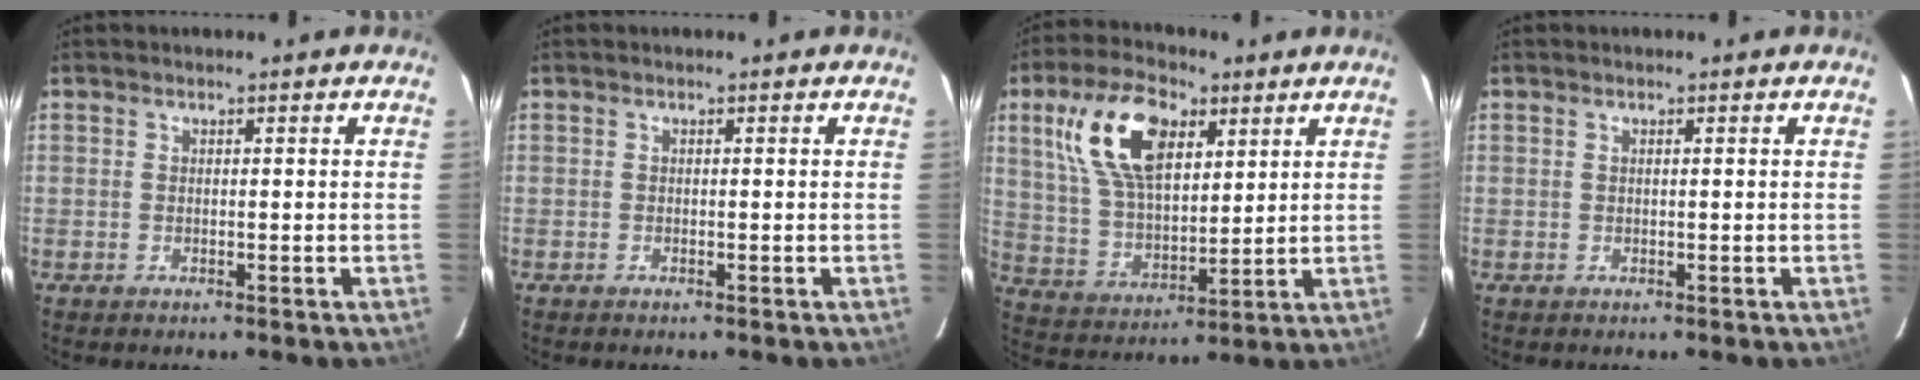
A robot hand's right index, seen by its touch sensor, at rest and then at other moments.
{"total": 0.0}
{"total": 16.4, "force": [7.1, 8.4, 12.1], "torque": [-0.236, 0.025, 0.141]}
{"total": 0.0}